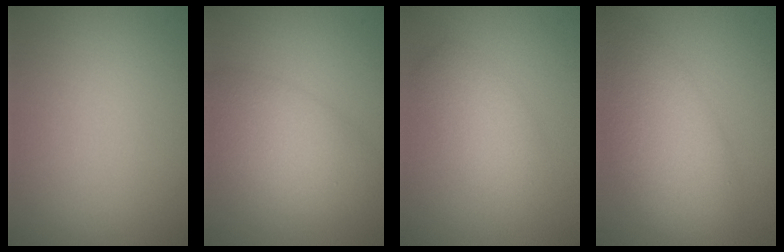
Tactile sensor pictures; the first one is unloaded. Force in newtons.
{"total": 5.8, "press": 5.8, "slide": 0.1}
{"total": 3.2, "press": 3.2, "slide": 0.1}
{"total": 8.9, "press": 8.8, "slide": 0.7}